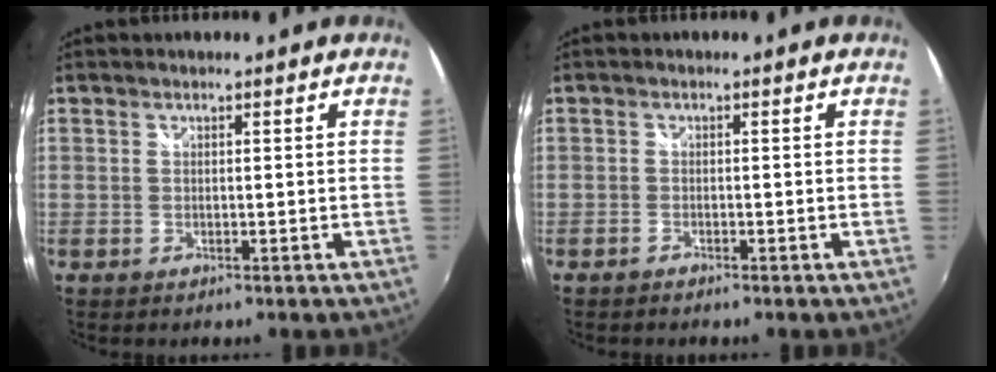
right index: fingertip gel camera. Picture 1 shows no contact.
{"total": 0.9, "force": [-0.8, 0.3, 0.1], "torque": [-0.005, 0.001, -0.017]}